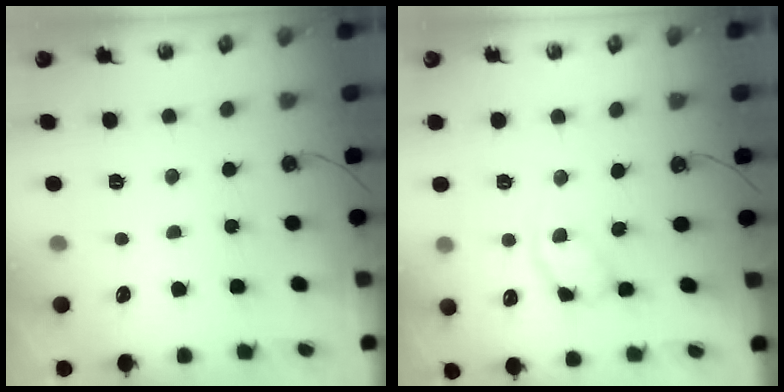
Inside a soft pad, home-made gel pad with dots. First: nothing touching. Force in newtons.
{"total": 12.2, "press": 12.2, "slide": 0.9}